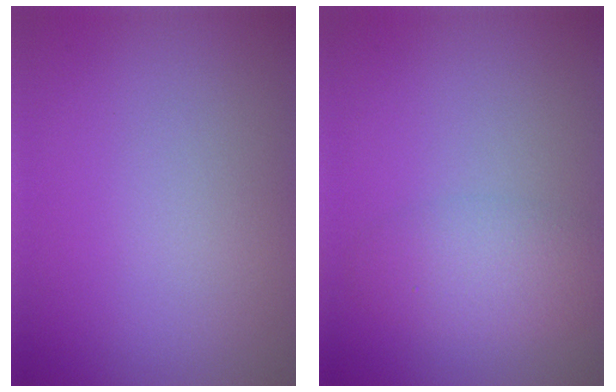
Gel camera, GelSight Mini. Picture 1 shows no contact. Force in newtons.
{"total": 3.1, "press": 3.1, "slide": 0.1}